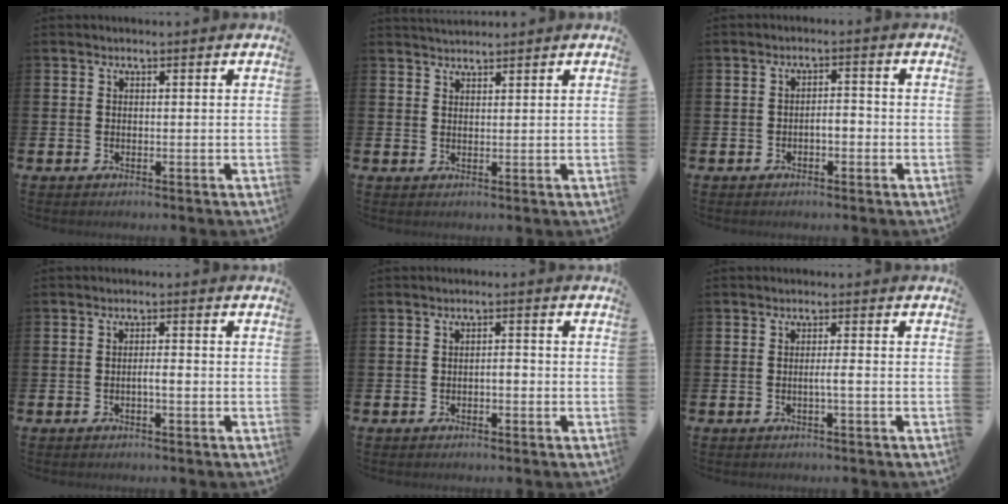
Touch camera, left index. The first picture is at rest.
{"total": 2.2, "force": [2.2, 0.4, -0.1], "torque": [0.005, -0.008, 0.039]}
{"total": 1.9, "force": [-1.0, 0.9, 1.3], "torque": [-0.019, 0.003, -0.023]}
{"total": 1.4, "force": [-0.5, 0.3, 1.3], "torque": [-0.025, 0.001, -0.008]}
{"total": 1.3, "force": [-0.5, 0.6, 1.0], "torque": [-0.013, -0.001, -0.013]}
{"total": 1.3, "force": [-0.4, 0.0, 1.2], "torque": [-0.023, -0.002, -0.008]}